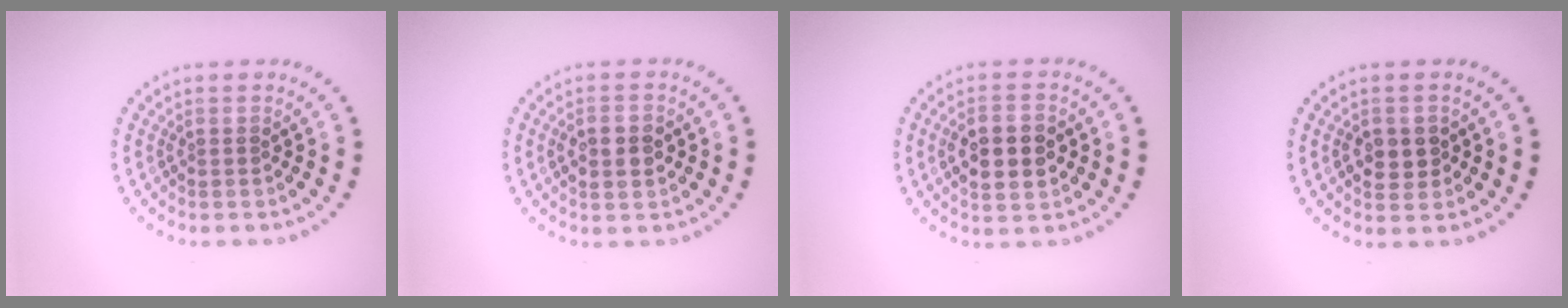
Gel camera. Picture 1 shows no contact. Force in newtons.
{"total": 3.2, "press": 3.2, "slide": 0.5}
{"total": 4.5, "press": 4.5, "slide": 0.1}
{"total": 2.4, "press": 2.4, "slide": 0.3}